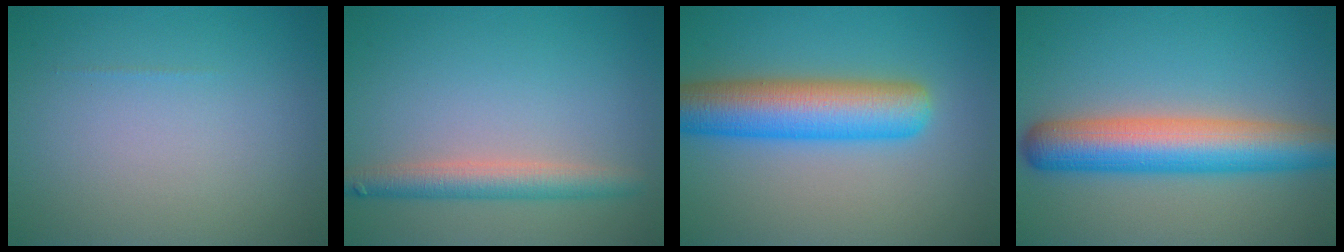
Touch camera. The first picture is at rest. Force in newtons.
{"total": 3.3, "press": 3.3, "slide": 0.0}
{"total": 7.9, "press": 7.9, "slide": 0.2}
{"total": 8.0, "press": 8.0, "slide": 0.3}